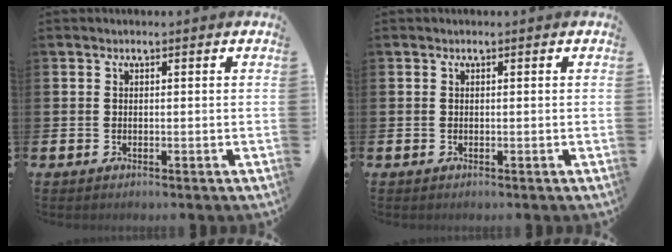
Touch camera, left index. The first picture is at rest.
{"total": 0.0}